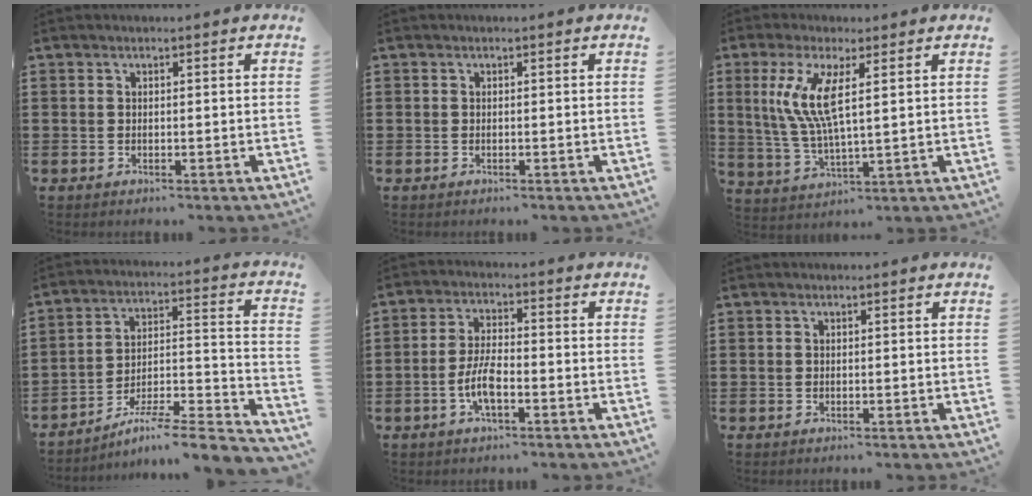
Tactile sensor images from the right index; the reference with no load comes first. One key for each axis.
{"total": 0.0}
{"total": 8.5, "fx": 2.3, "fy": 1.8, "fz": 7.9, "tx": -0.180, "ty": -0.007, "tz": 0.032}
{"total": 6.4, "fx": -5.3, "fy": 0.4, "fz": 3.5, "tx": -0.055, "ty": -0.008, "tz": -0.107}
{"total": 5.8, "fx": -2.0, "fy": 1.7, "fz": 5.1, "tx": -0.123, "ty": -0.007, "tz": -0.045}
{"total": 0.0}